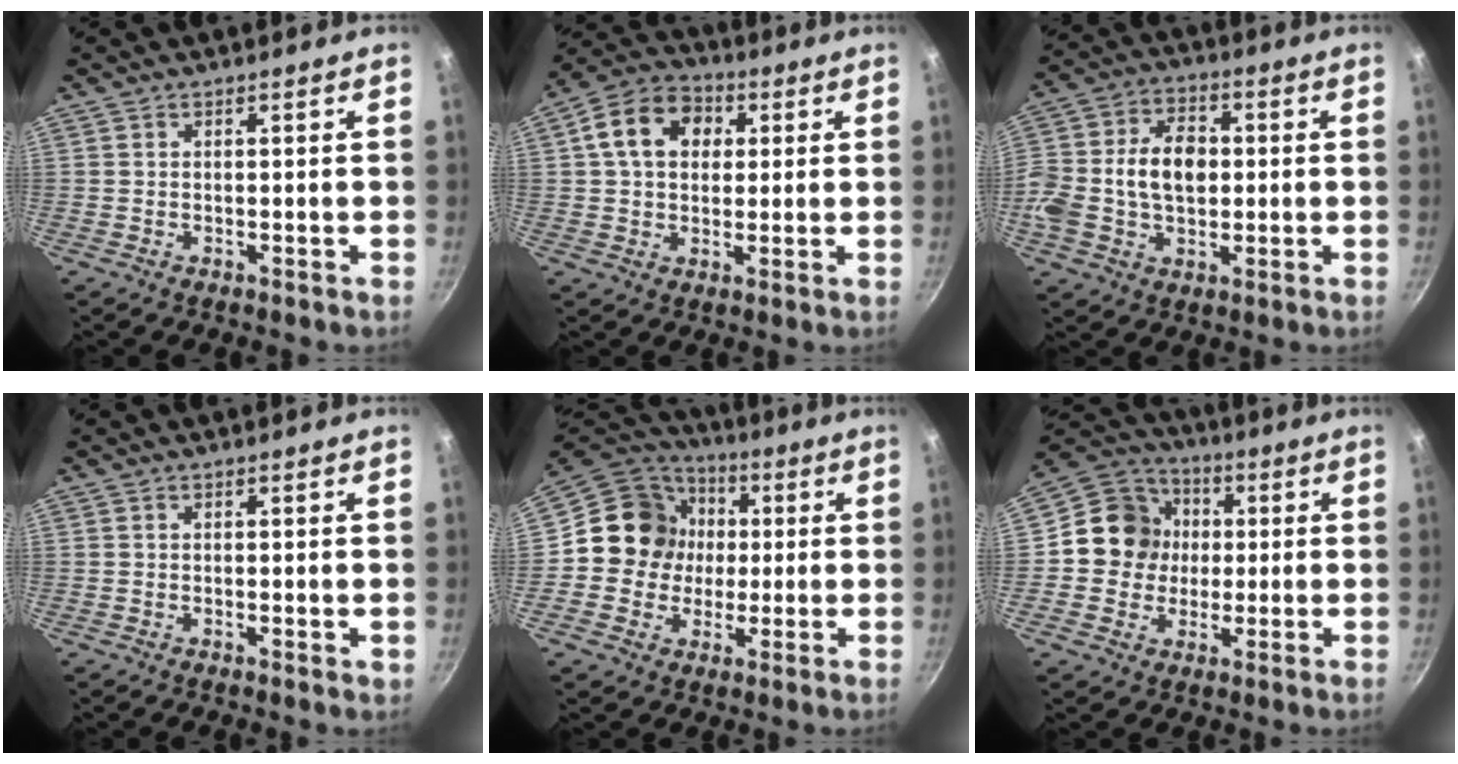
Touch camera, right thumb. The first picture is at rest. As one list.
[{"total": 11.9, "force": [2.8, 9.0, 7.2], "torque": [-0.097, 0.018, 0.032]}, {"total": 14.8, "force": [-0.1, 10.2, 10.6], "torque": [-0.192, 0.028, -0.015]}, {"total": 0.7, "force": [0.1, 0.2, 0.6], "torque": [-0.008, -0.001, 0.000]}, {"total": 14.1, "force": [0.7, 13.0, 5.3], "torque": [-0.056, 0.025, -0.002]}, {"total": 12.1, "force": [0.5, 11.2, 4.5], "torque": [-0.040, 0.023, -0.011]}]